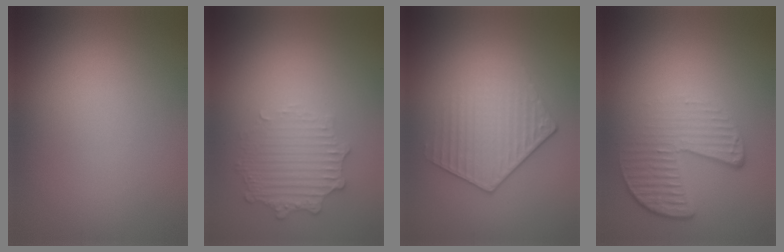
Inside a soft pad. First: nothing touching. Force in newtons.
{"total": 2.6, "press": 2.5, "slide": 0.7}
{"total": 3.6, "press": 3.2, "slide": 1.6}
{"total": 4.5, "press": 3.0, "slide": 3.3}